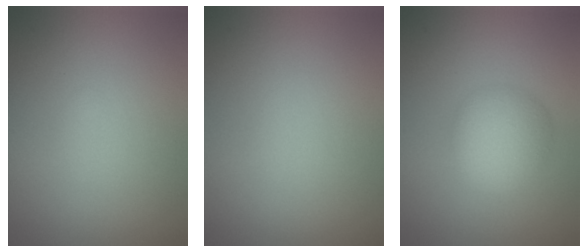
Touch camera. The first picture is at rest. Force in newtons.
{"total": 0.0}
{"total": 4.0, "press": 4.0, "slide": 0.2}